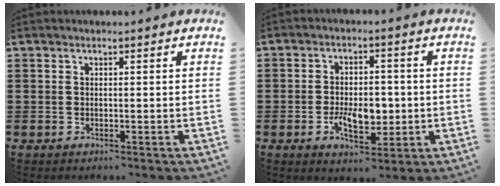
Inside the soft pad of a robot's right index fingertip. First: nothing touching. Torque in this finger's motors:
{"motor_torque": [2.14, 0.00, 0.88, 0.10]}